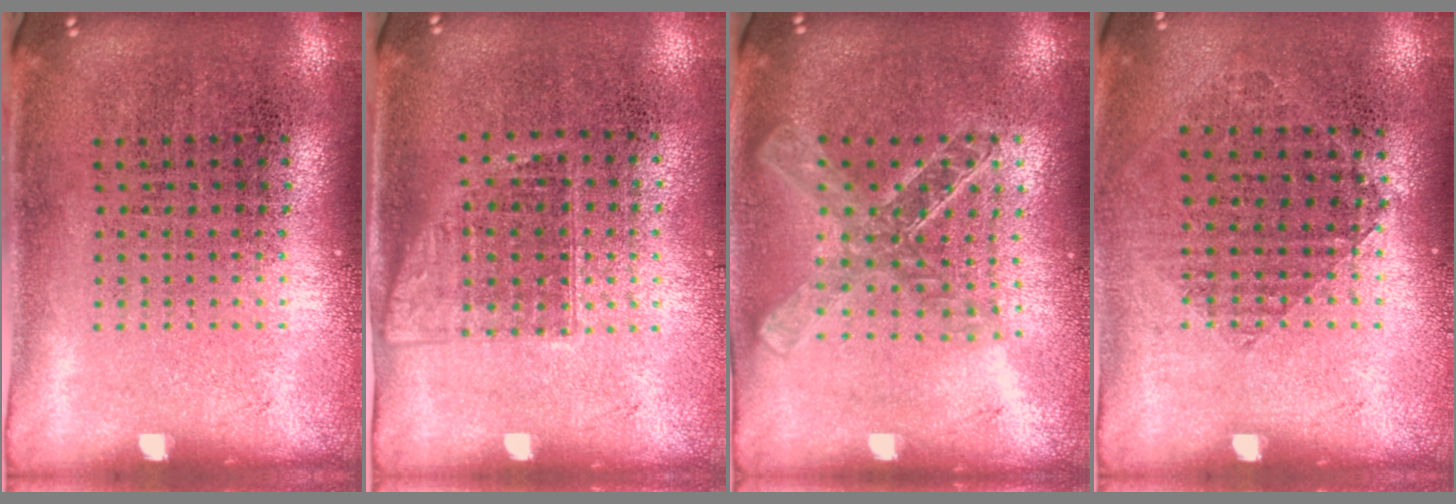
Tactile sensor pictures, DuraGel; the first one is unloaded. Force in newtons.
{"total": 1.1, "press": 1.0, "slide": 0.6}
{"total": 1.7, "press": 1.5, "slide": 0.8}
{"total": 0.9, "press": 0.8, "slide": 0.4}